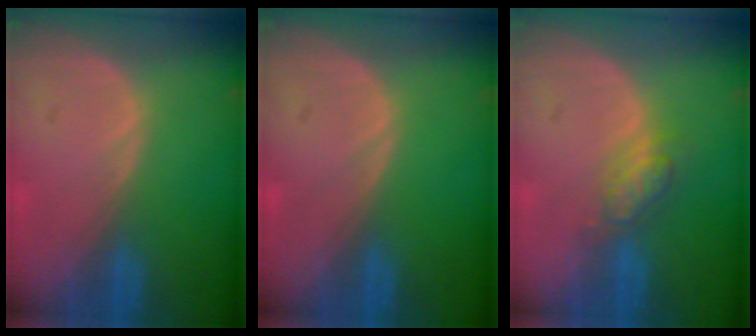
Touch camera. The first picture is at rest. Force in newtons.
{"total": 0.0}
{"total": 4.7, "press": 4.2, "slide": 2.1}